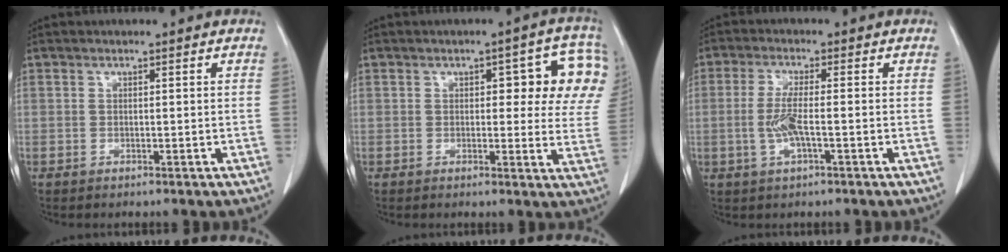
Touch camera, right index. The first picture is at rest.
{"total": 10.9, "force": [3.5, 4.4, 9.3], "torque": [-0.092, 0.020, 0.033]}
{"total": 4.8, "force": [-0.9, 0.6, 4.7], "torque": [-0.104, -0.006, -0.019]}